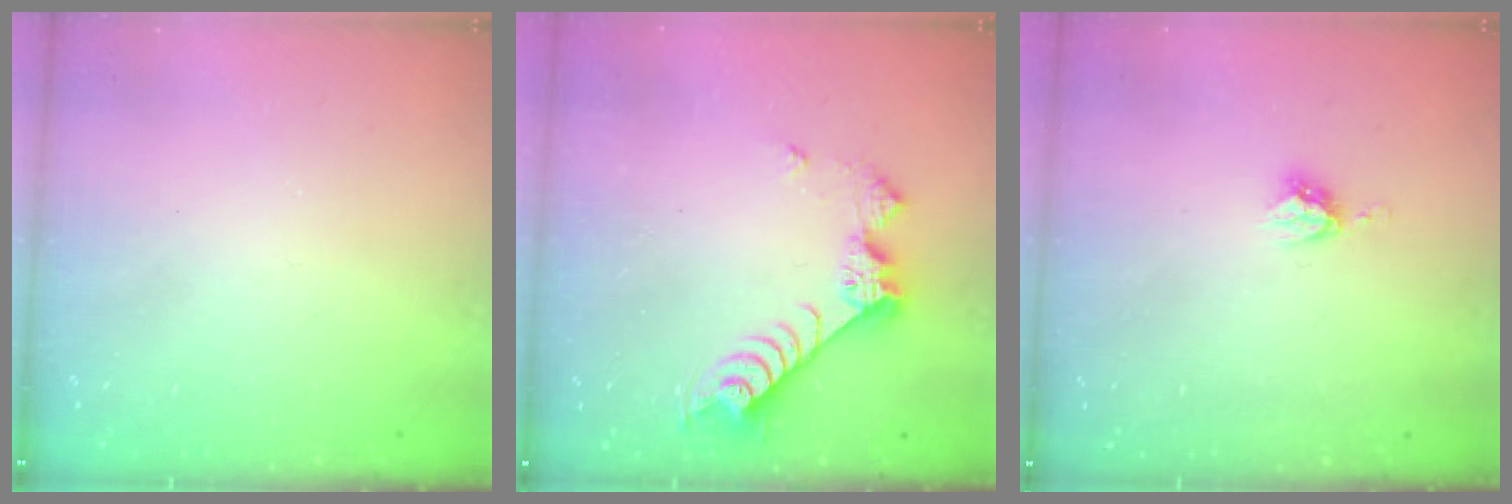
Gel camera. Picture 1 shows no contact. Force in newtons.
{"total": 9.3, "press": 9.3, "slide": 0.4}
{"total": 4.9, "press": 4.9, "slide": 0.1}